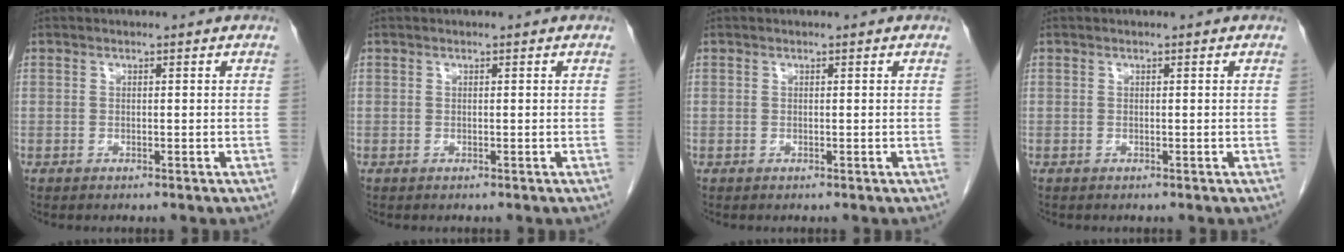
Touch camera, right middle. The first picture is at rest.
{"total": 0.0}
{"total": 0.0}
{"total": 0.0}